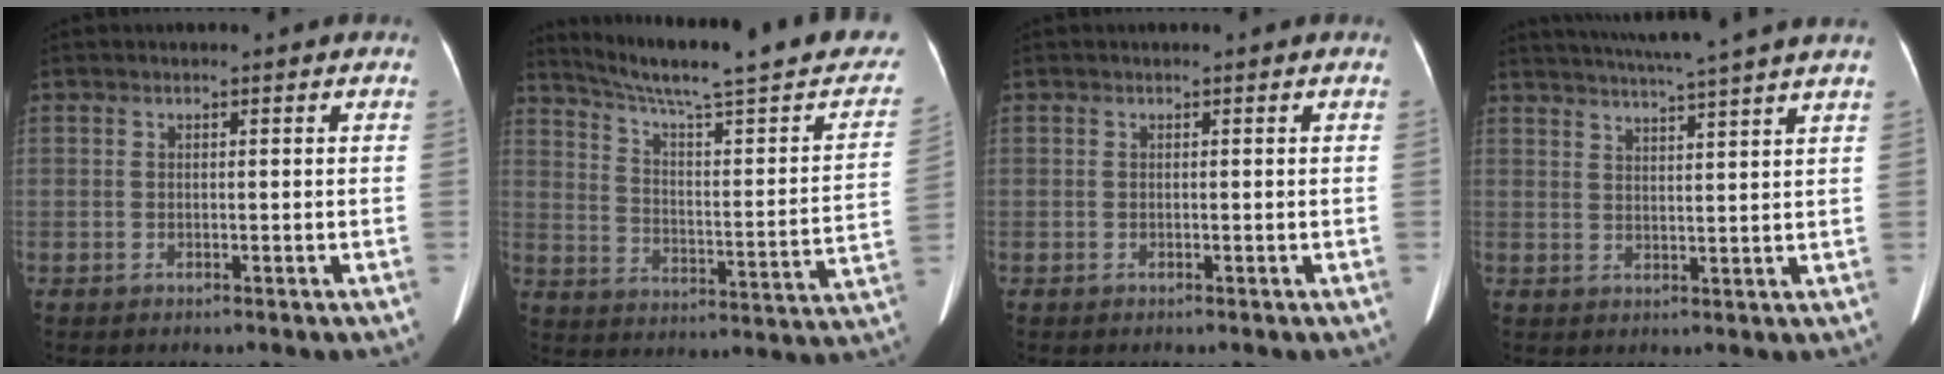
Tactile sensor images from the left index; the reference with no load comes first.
{"total": 25.5, "force": [21.6, 2.3, 13.3], "torque": [-0.199, -0.037, 0.286]}
{"total": 0.0}
{"total": 12.7, "force": [11.1, -1.8, 6.0], "torque": [-0.103, -0.002, 0.144]}